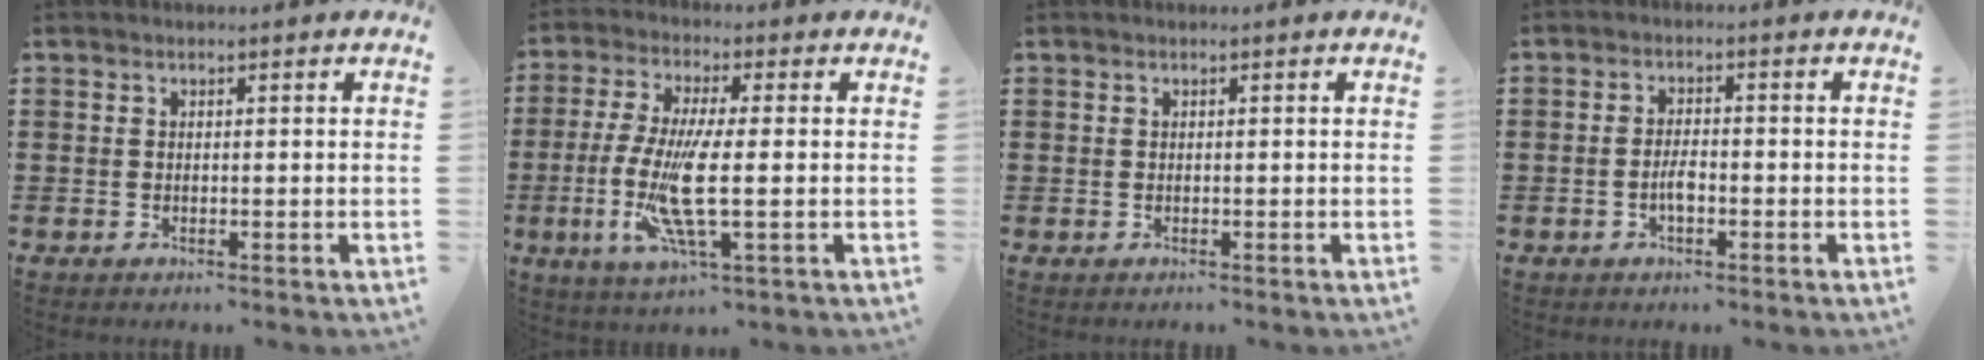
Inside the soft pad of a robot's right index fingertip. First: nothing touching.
{"total": 10.2, "force": [-1.6, 1.7, 9.9], "torque": [-0.215, -0.026, -0.034]}
{"total": 0.0}
{"total": 2.8, "force": [-1.0, 1.1, 2.3], "torque": [-0.052, 0.002, -0.021]}